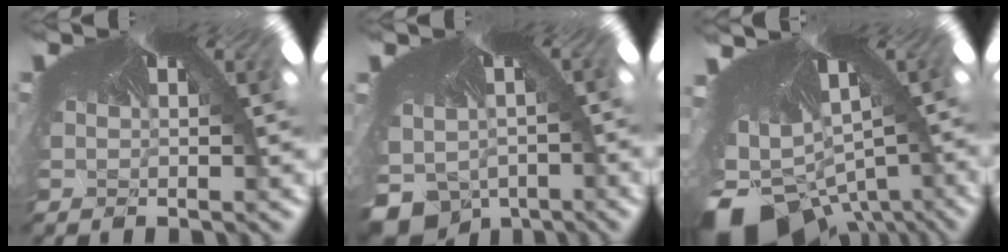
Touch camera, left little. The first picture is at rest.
{"total": 6.4, "force": [-5.7, 2.7, 0.6], "torque": [-0.026, -0.069, -0.052]}
{"total": 8.7, "force": [-8.1, 2.8, 1.1], "torque": [-0.052, -0.118, -0.089]}